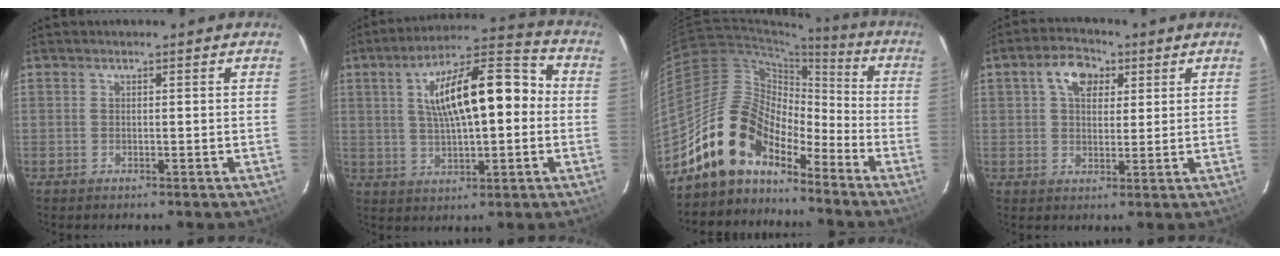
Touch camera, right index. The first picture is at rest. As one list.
[{"total": 16.5, "force": [1.7, 5.8, 15.3], "torque": [-0.249, 0.033, 0.029]}, {"total": 13.8, "force": [-10.8, 6.7, 5.4], "torque": [-0.102, 0.026, -0.197]}, {"total": 6.7, "force": [2.8, 4.4, 4.2], "torque": [-0.072, 0.024, 0.048]}]